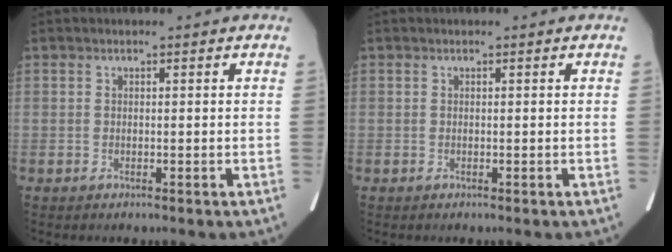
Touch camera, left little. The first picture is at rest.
{"total": 0.0}